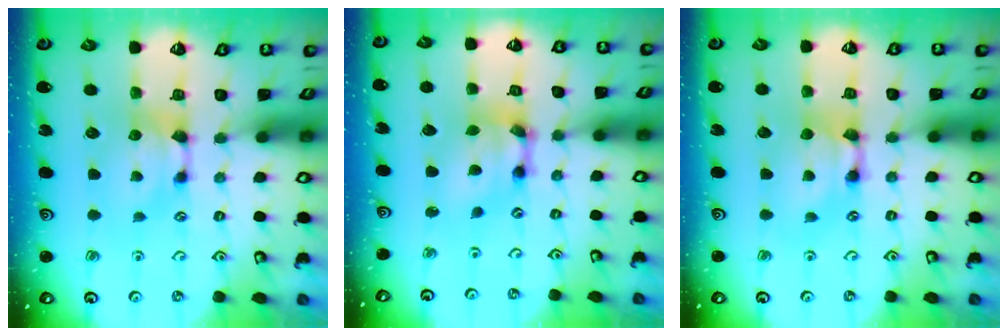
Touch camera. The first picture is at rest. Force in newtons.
{"total": 6.3, "press": 5.4, "slide": 3.2}
{"total": 2.2, "press": 2.2, "slide": 0.1}